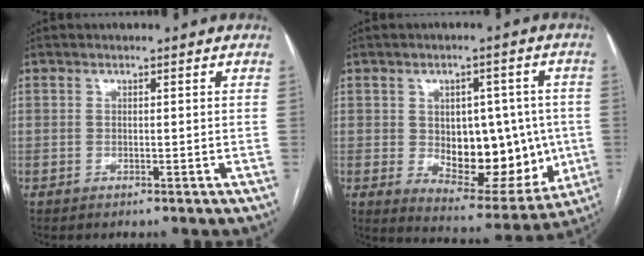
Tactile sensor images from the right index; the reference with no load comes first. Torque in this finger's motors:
{"motor_torque": [1.28, 0.67, 0.25, 0.08]}